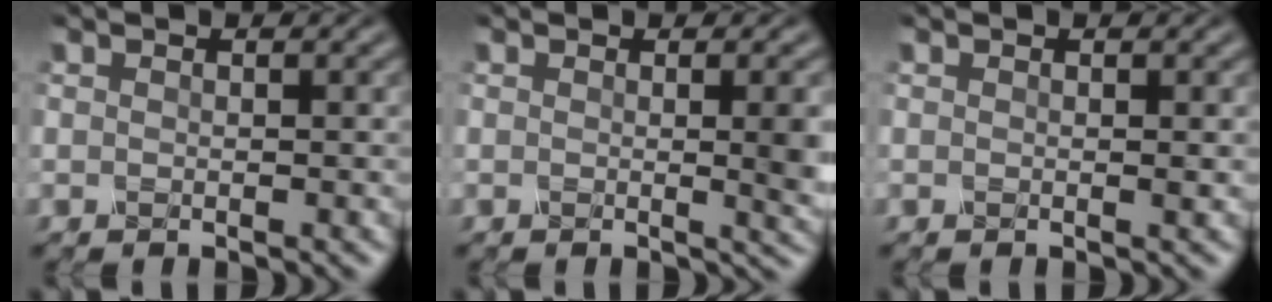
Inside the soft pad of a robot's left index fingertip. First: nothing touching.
{"total": 2.8, "force": [0.4, 0.7, 2.7], "torque": [-0.033, -0.004, 0.004]}
{"total": 0.0}